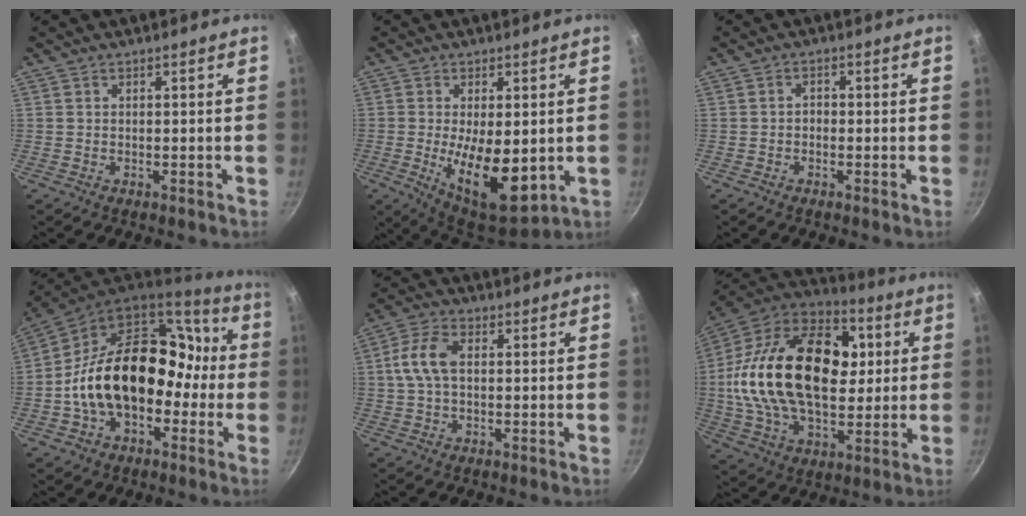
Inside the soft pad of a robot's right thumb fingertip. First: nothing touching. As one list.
[{"total": 14.6, "force": [-1.6, 6.6, 12.9], "torque": [-0.187, -0.018, -0.010]}, {"total": 1.4, "force": [-0.6, 1.0, 0.7], "torque": [-0.009, 0.010, -0.012]}, {"total": 24.3, "force": [-2.8, 16.9, 17.3], "torque": [-0.240, 0.078, -0.043]}, {"total": 7.8, "force": [0.8, 4.5, 6.3], "torque": [-0.131, 0.019, 0.007]}, {"total": 32.7, "force": [3.7, 20.2, 25.5], "torque": [-0.446, 0.027, 0.051]}]